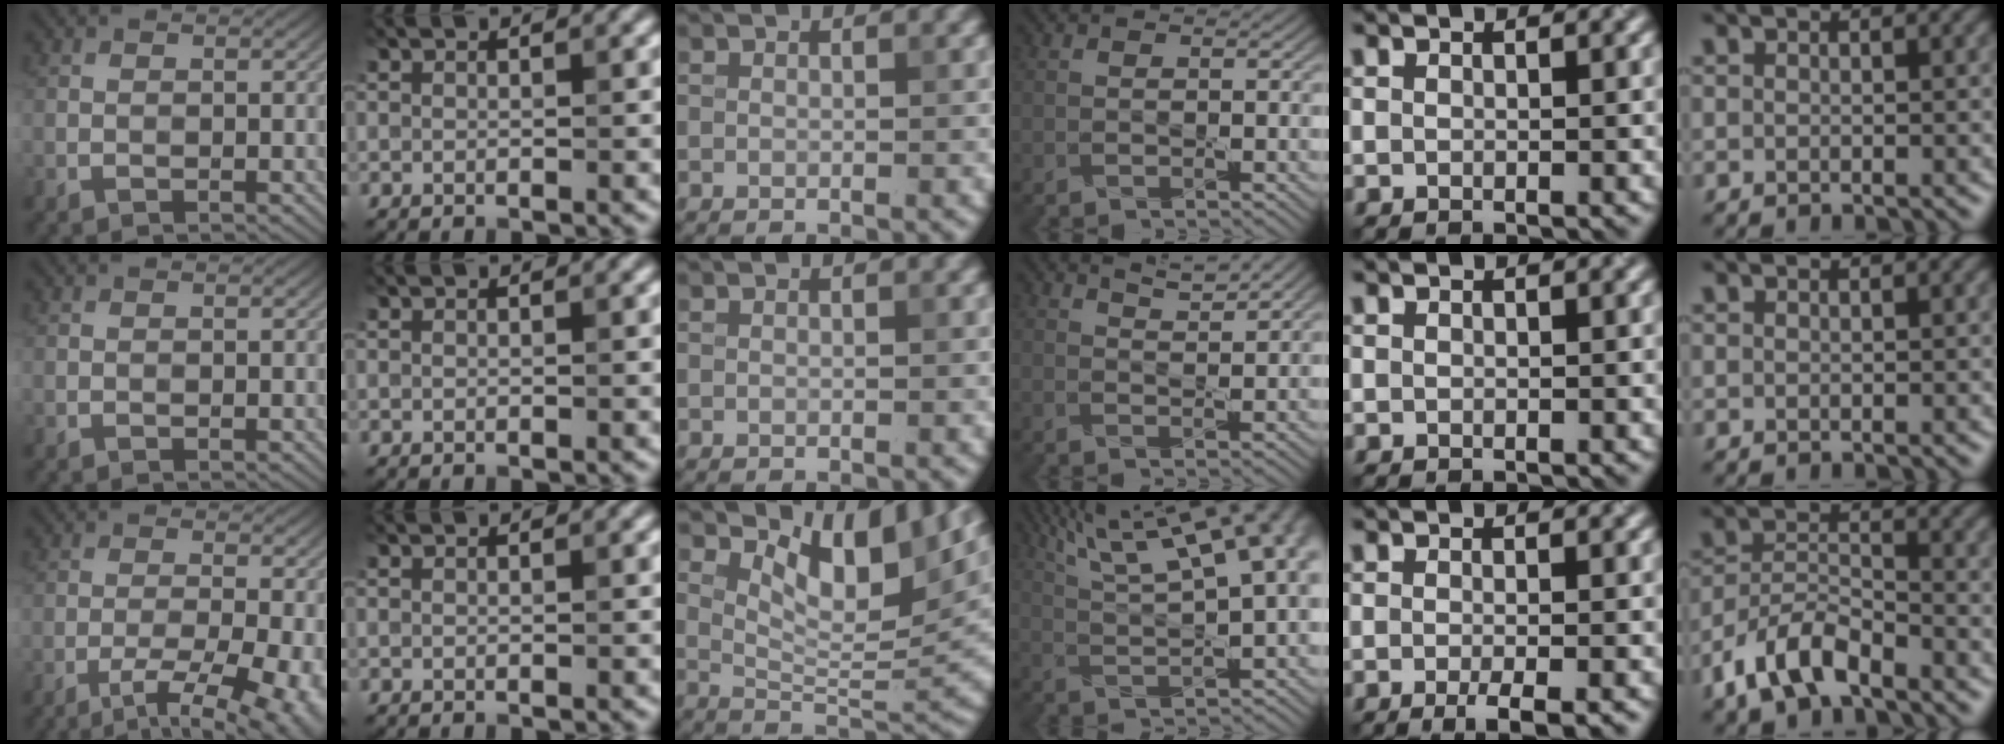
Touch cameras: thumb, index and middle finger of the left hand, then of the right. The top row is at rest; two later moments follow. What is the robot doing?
{"motion": "pour", "object": "sugar"}